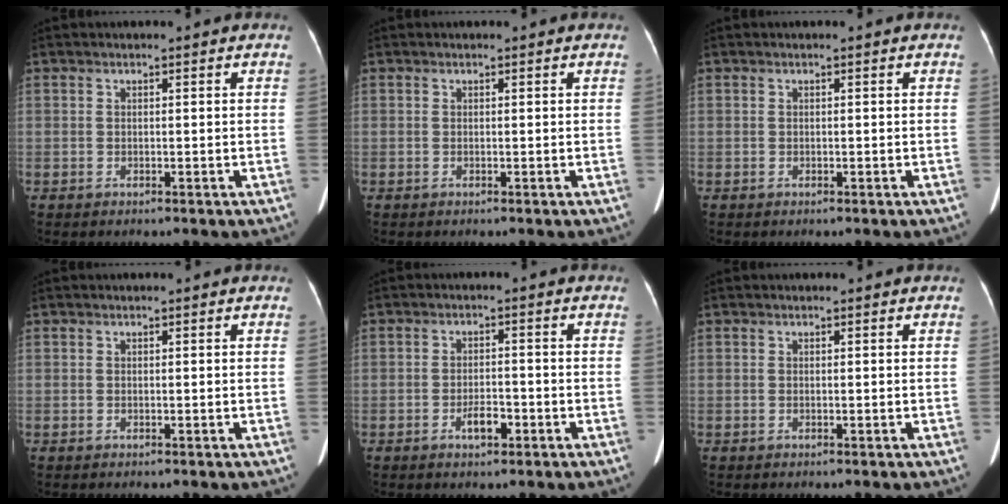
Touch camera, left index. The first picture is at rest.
{"total": 0.0}
{"total": 0.0}
{"total": 0.0}
{"total": 3.1, "force": [-1.6, 1.3, 2.3], "torque": [-0.042, 0.003, -0.027]}
{"total": 0.0}